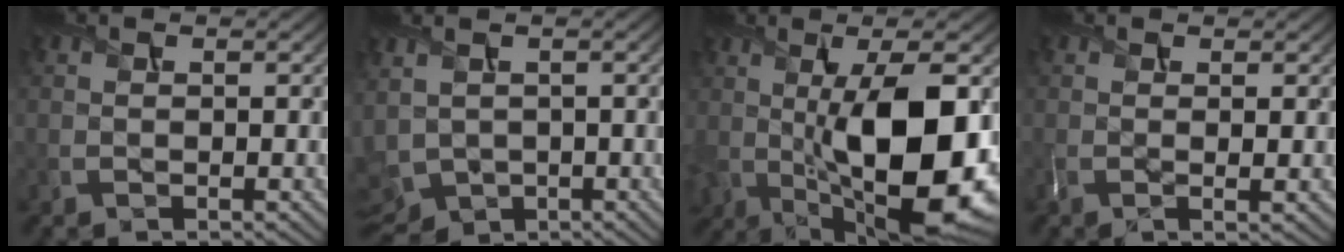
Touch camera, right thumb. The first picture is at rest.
{"total": 4.8, "force": [-0.5, 3.2, 3.5], "torque": [-0.112, -0.017, -0.002]}
{"total": 16.6, "force": [-0.2, 6.4, 15.3], "torque": [-0.247, 0.001, 0.002]}
{"total": 1.8, "force": [0.2, 0.0, 1.8], "torque": [-0.037, 0.002, 0.001]}